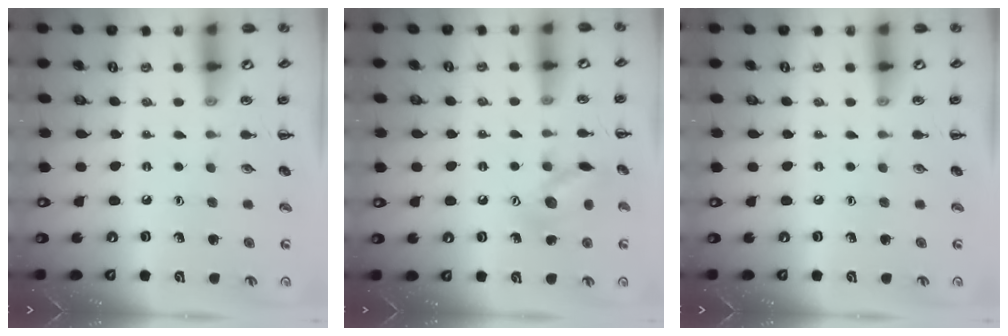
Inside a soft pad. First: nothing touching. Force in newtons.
{"total": 11.3, "press": 11.3, "slide": 0.5}
{"total": 0.0}